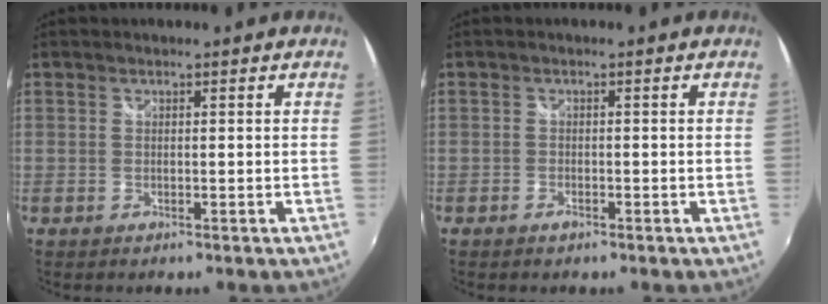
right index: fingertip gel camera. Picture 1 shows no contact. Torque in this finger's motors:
{"motor_torque": [0.09, -0.08, -0.01, 0.00]}